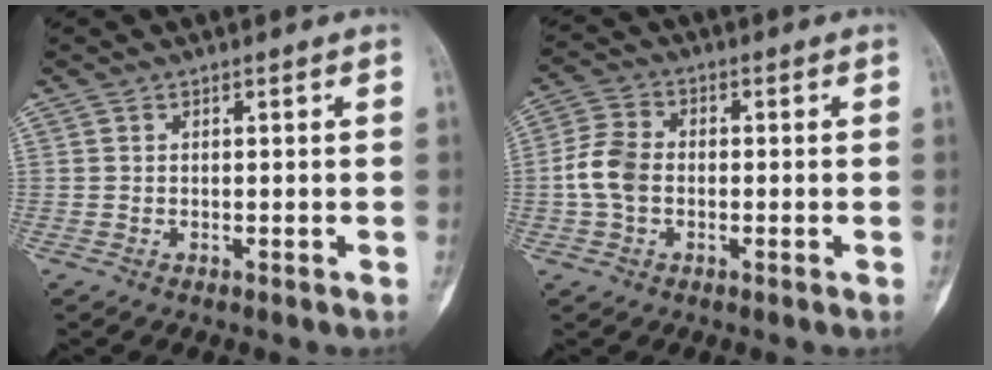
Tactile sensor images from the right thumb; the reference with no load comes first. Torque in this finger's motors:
{"motor_torque": [0.48, 0.42, 0.45, 0.03, 0.06]}